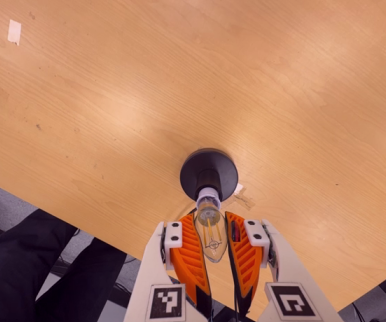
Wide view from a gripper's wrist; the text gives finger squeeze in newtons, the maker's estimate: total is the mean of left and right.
{"total": 20.4, "left": 25.4, "right": 15.4}